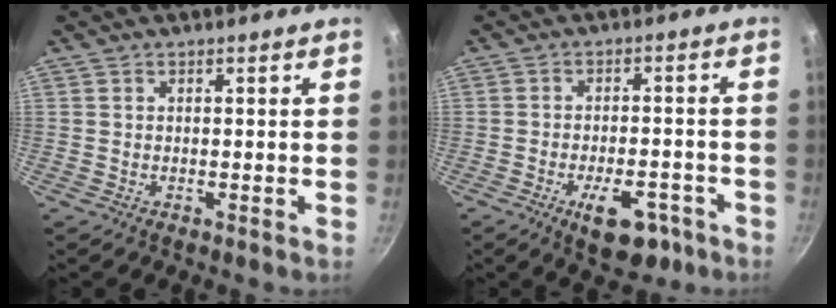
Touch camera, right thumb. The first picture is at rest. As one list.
[{"total": 9.0, "force": [-4.7, 4.3, 6.3], "torque": [-0.081, 0.020, -0.065]}]